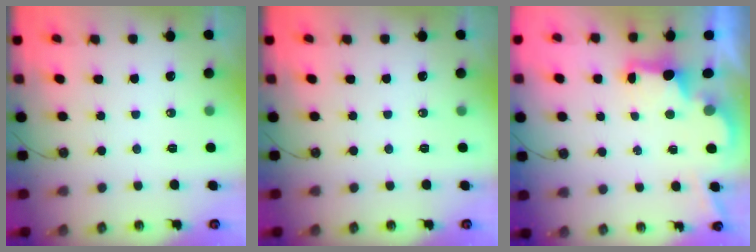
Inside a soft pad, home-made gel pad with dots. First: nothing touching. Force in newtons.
{"total": 0.0}
{"total": 2.5, "press": 2.4, "slide": 0.7}